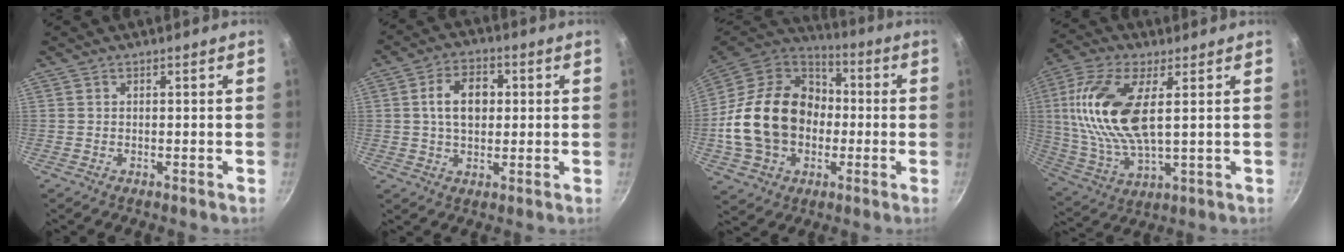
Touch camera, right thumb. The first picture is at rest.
{"total": 8.6, "force": [1.2, 5.8, 6.1], "torque": [-0.082, 0.010, 0.014]}
{"total": 23.9, "force": [-1.9, 18.2, 15.3], "torque": [-0.254, 0.047, -0.027]}
{"total": 17.4, "force": [3.7, 7.5, 15.3], "torque": [-0.312, -0.003, 0.073]}